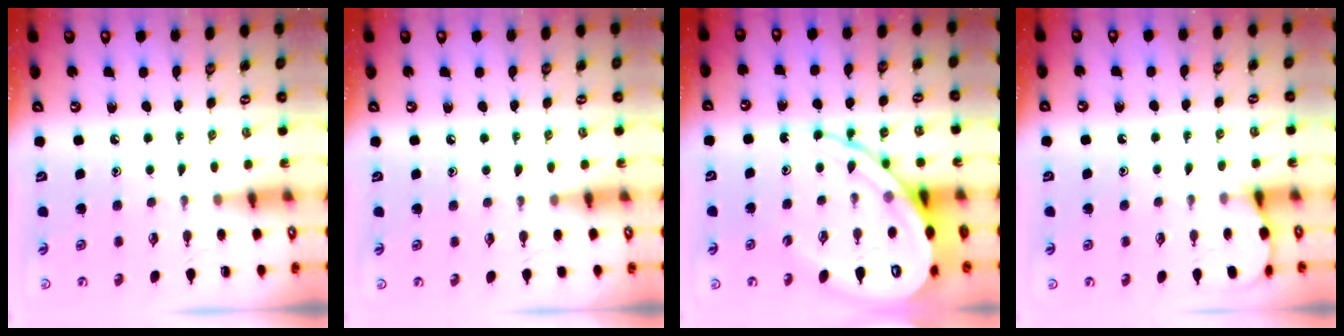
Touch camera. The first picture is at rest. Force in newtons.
{"total": 3.8, "press": 3.7, "slide": 0.6}
{"total": 16.8, "press": 16.7, "slide": 1.8}
{"total": 4.2, "press": 4.2, "slide": 0.4}